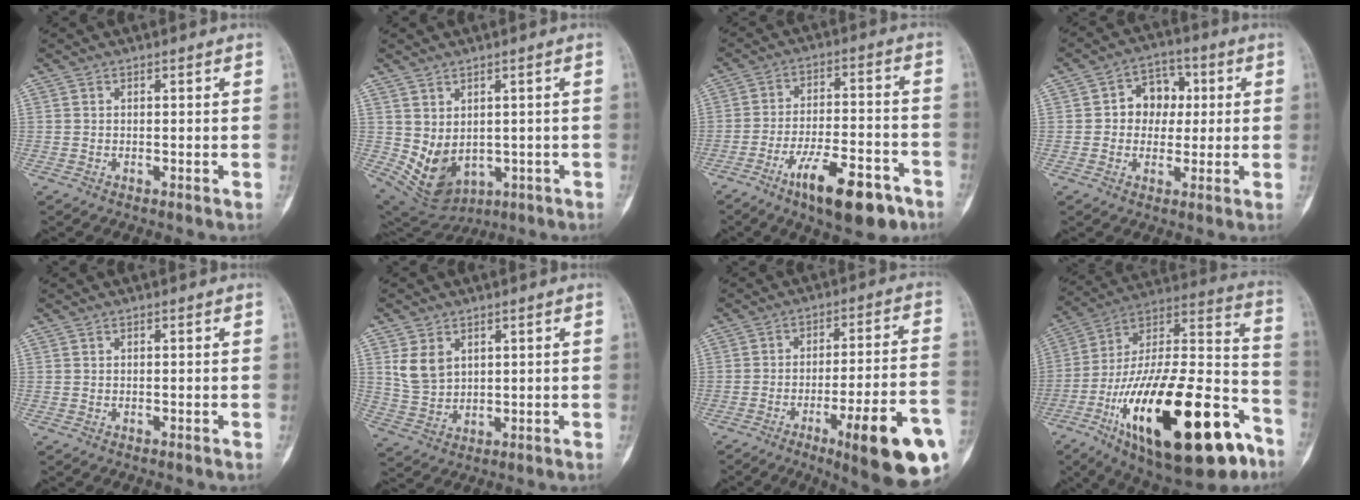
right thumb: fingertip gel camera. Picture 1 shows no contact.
{"total": 9.6, "force": [-0.8, 7.0, 6.5], "torque": [-0.093, -0.008, 0.021]}
{"total": 15.4, "force": [-9.1, 5.2, 11.4], "torque": [-0.168, 0.054, -0.140]}
{"total": 8.3, "force": [0.9, 6.8, 4.7], "torque": [-0.025, 0.015, 0.008]}
{"total": 0.0}
{"total": 6.3, "force": [2.5, 4.6, 3.6], "torque": [-0.056, -0.012, 0.061]}
{"total": 19.6, "force": [-8.3, 3.5, 17.4], "torque": [-0.203, 0.027, -0.111]}
{"total": 36.7, "force": [-17.0, 14.0, 29.4], "torque": [-0.470, 0.065, -0.268]}